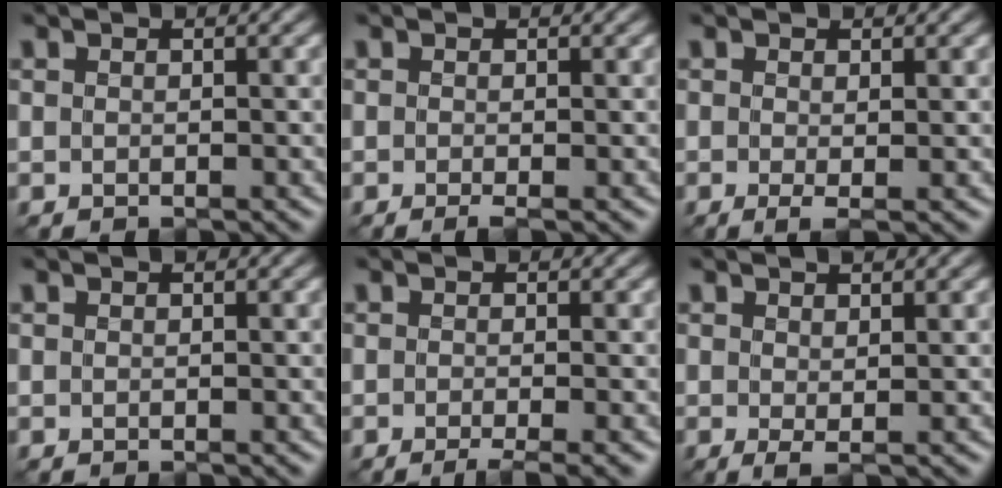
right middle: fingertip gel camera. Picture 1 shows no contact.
{"total": 0.9, "force": [-0.5, 0.0, 0.7], "torque": [-0.016, -0.009, -0.011]}
{"total": 1.1, "force": [-0.2, 0.1, 1.1], "torque": [-0.021, -0.009, -0.006]}
{"total": 0.0}
{"total": 2.7, "force": [-1.5, 0.5, 2.3], "torque": [-0.031, -0.008, -0.029]}
{"total": 1.4, "force": [0.3, 0.2, 1.3], "torque": [-0.026, -0.008, 0.004]}